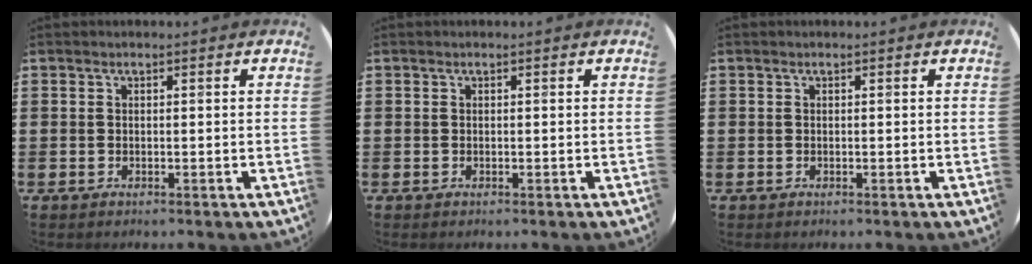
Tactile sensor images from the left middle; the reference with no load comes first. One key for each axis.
{"total": 0.0}
{"total": 0.0}